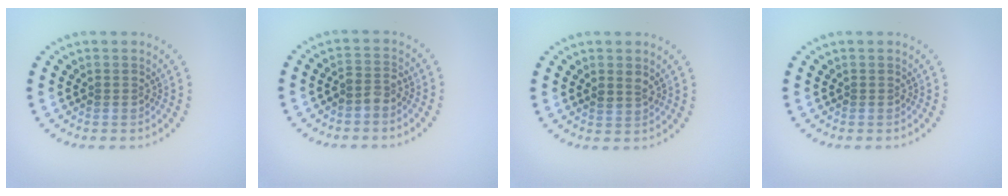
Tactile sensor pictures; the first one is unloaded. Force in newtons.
{"total": 1.5, "press": 1.2, "slide": 0.9}
{"total": 1.4, "press": 1.2, "slide": 0.5}
{"total": 0.0}